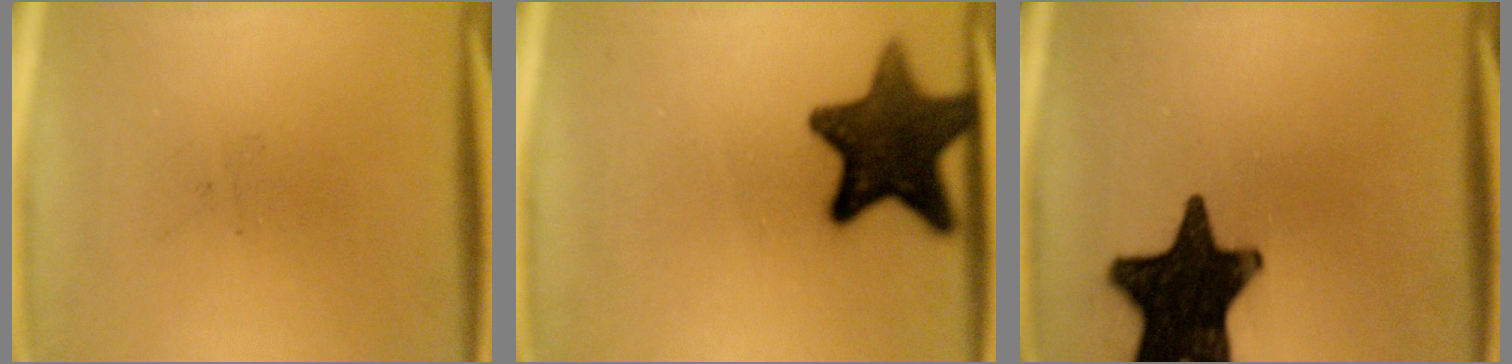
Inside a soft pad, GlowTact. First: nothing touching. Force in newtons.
{"total": 13.9}
{"total": 19.0}